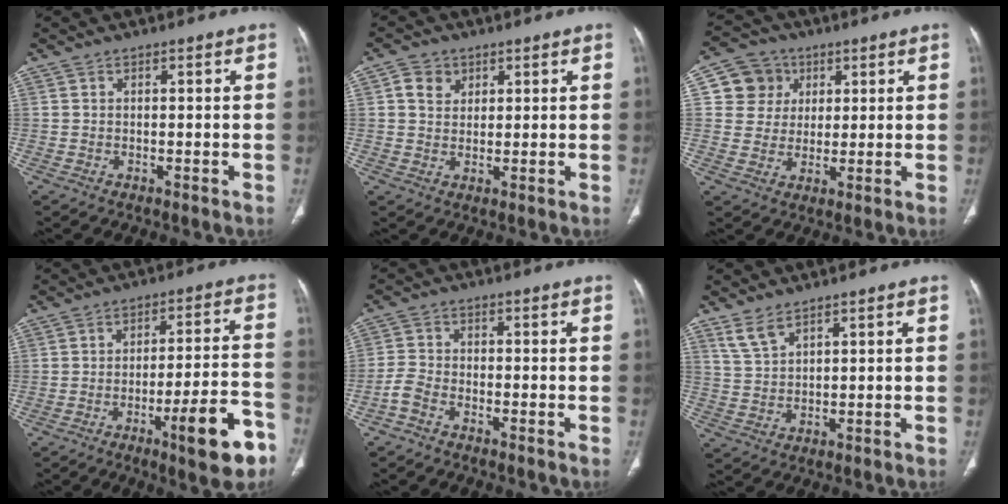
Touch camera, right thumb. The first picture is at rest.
{"total": 4.2, "force": [1.7, 3.4, 1.6], "torque": [-0.012, -0.005, 0.030]}
{"total": 8.3, "force": [2.7, 7.7, 1.6], "torque": [0.007, -0.002, 0.045]}
{"total": 13.3, "force": [-6.9, 2.4, 11.1], "torque": [-0.150, 0.037, -0.094]}
{"total": 3.2, "force": [-2.4, 1.5, 1.6], "torque": [-0.041, 0.016, -0.051]}
{"total": 3.9, "force": [3.1, 1.3, 2.1], "torque": [-0.044, -0.012, 0.072]}